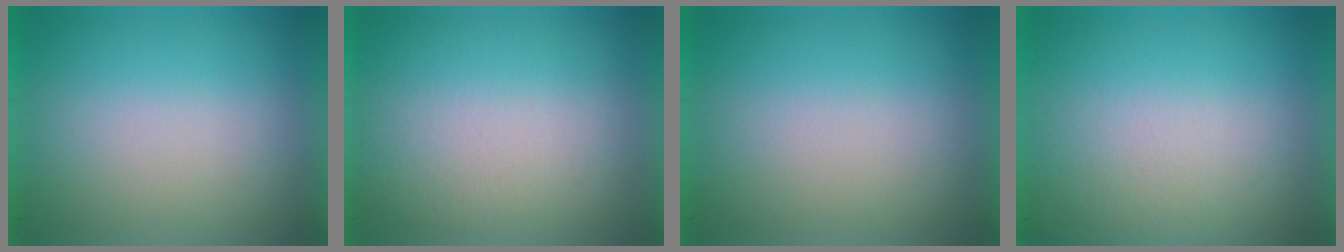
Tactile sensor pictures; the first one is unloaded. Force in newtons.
{"total": 1.4}
{"total": 0.0}
{"total": 2.5}